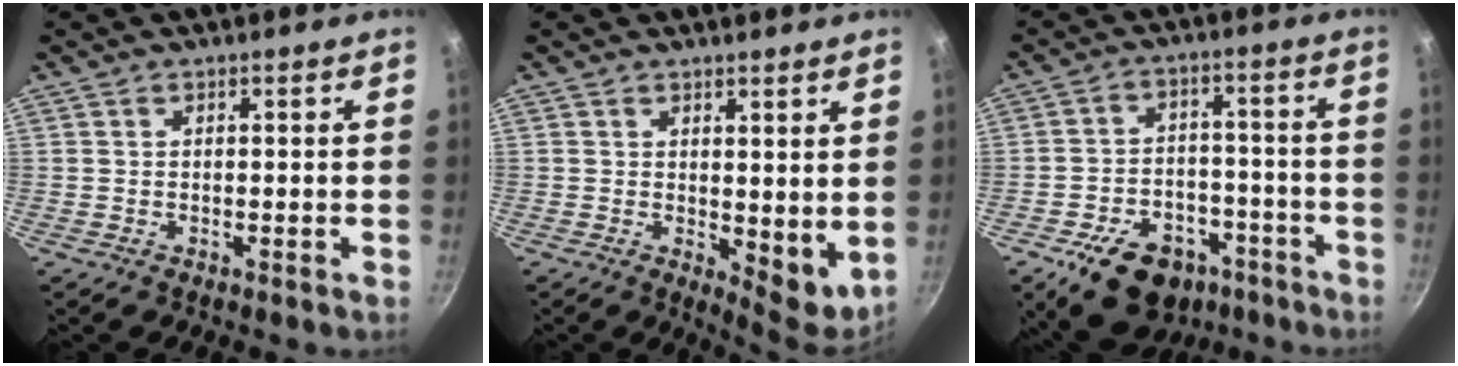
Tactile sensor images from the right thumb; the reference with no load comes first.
{"total": 6.7, "force": [1.6, 3.1, 5.8], "torque": [-0.068, -0.023, 0.029]}
{"total": 16.1, "force": [-9.6, 10.4, 7.6], "torque": [-0.088, 0.055, -0.132]}